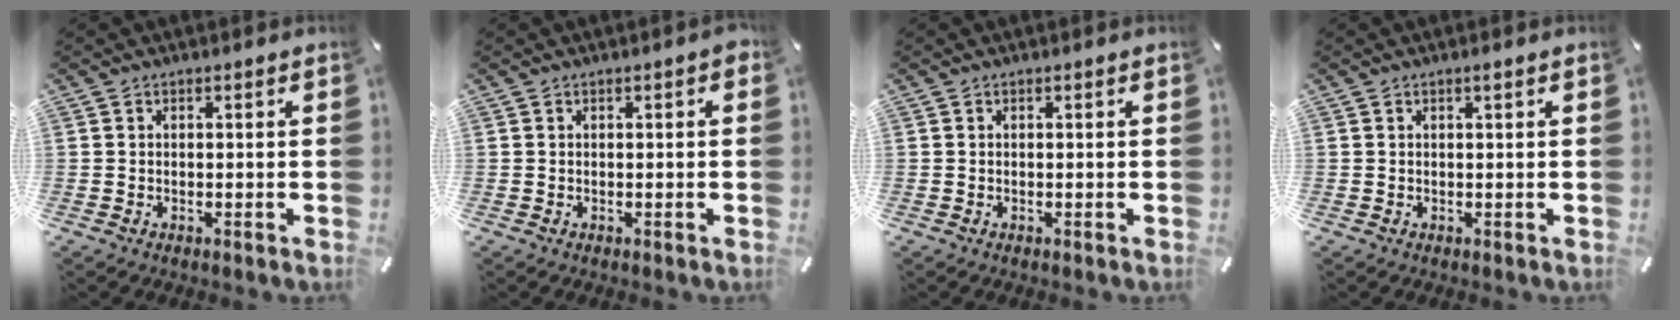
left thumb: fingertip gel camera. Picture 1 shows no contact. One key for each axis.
{"total": 0.7, "fx": 0.0, "fy": 0.2, "fz": 0.7, "tx": -0.012, "ty": 0.001, "tz": -0.001}
{"total": 0.0}
{"total": 0.6, "fx": 0.3, "fy": 0.0, "fz": 0.5, "tx": -0.009, "ty": 0.000, "tz": 0.006}